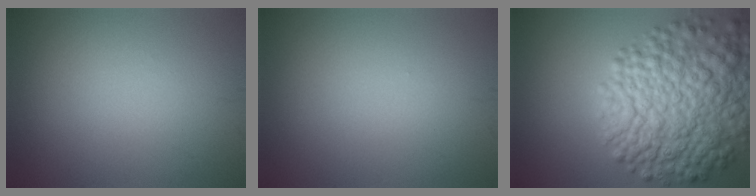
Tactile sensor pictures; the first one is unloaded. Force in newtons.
{"total": 0.0}
{"total": 10.9, "press": 10.9, "slide": 0.4}